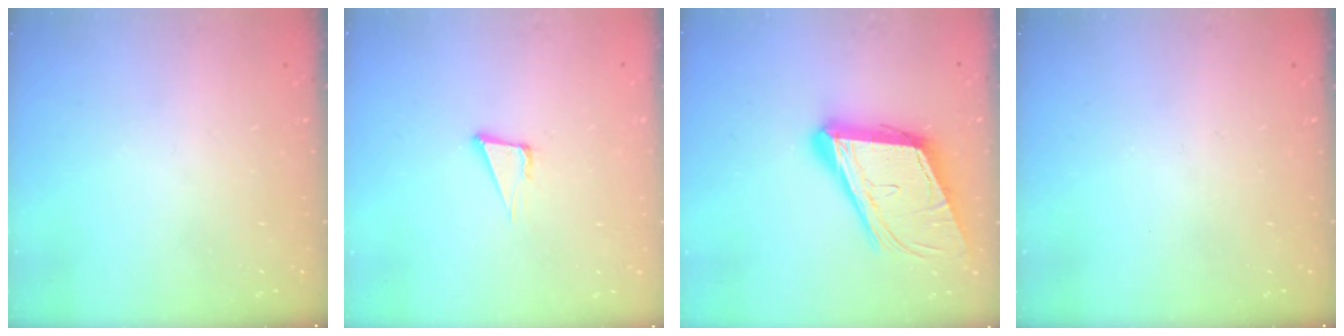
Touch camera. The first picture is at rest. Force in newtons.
{"total": 5.0, "press": 4.0, "slide": 3.1}
{"total": 18.6, "press": 18.2, "slide": 3.8}
{"total": 0.0}